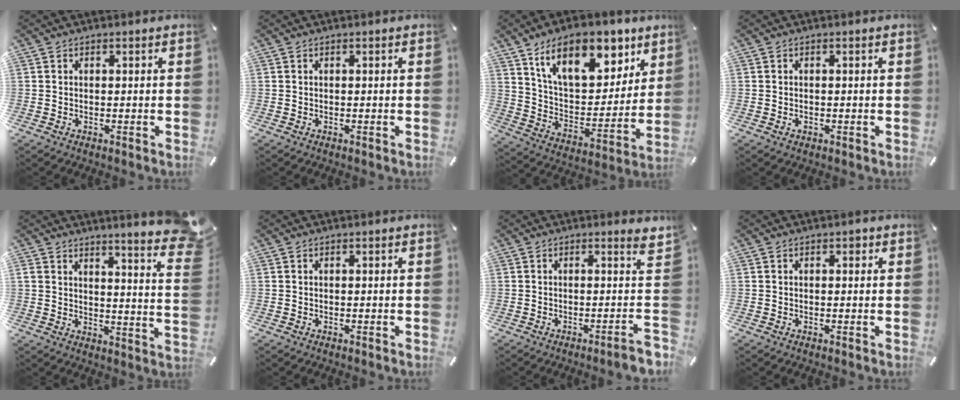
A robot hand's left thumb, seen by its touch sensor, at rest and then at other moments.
{"total": 0.0}
{"total": 18.7, "force": [11.8, 10.2, 10.4], "torque": [-0.168, -0.060, 0.207]}
{"total": 0.9, "force": [-0.2, 0.6, 0.5], "torque": [-0.010, 0.001, -0.004]}
{"total": 7.7, "force": [6.1, 1.5, 4.4], "torque": [-0.057, -0.072, 0.100]}
{"total": 0.0}
{"total": 8.2, "force": [-0.7, 0.2, 8.2], "torque": [-0.122, -0.021, -0.013]}
{"total": 0.9, "force": [0.3, 0.7, 0.5], "torque": [-0.002, 0.002, 0.002]}